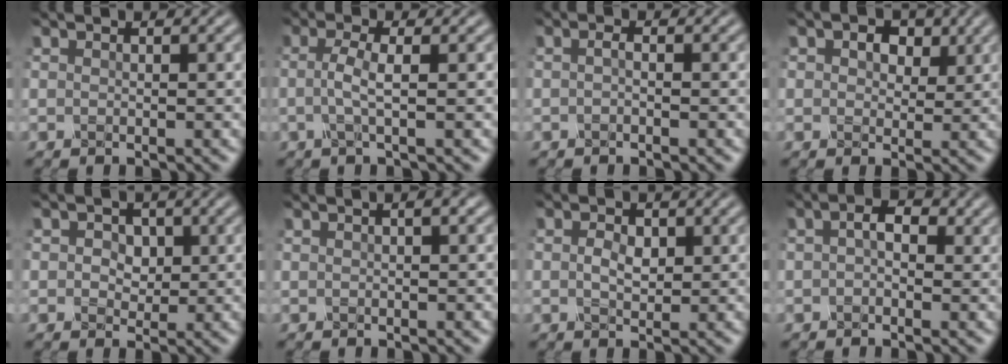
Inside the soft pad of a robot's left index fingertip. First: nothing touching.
{"total": 2.1, "force": [-0.6, 0.3, 2.0], "torque": [-0.043, 0.004, -0.017]}
{"total": 0.7, "force": [-0.5, 0.2, 0.5], "torque": [-0.012, 0.003, -0.014]}
{"total": 4.4, "force": [2.1, 3.0, 2.5], "torque": [-0.047, 0.003, 0.017]}
{"total": 2.7, "force": [0.4, 2.3, 1.5], "torque": [-0.027, 0.005, -0.005]}
{"total": 1.0, "force": [0.3, 0.2, 0.9], "torque": [-0.014, 0.004, 0.003]}
{"total": 1.5, "force": [-0.1, 1.1, 1.1], "torque": [-0.023, -0.003, -0.003]}
{"total": 2.6, "force": [0.3, 1.6, 2.0], "torque": [-0.032, 0.008, -0.004]}